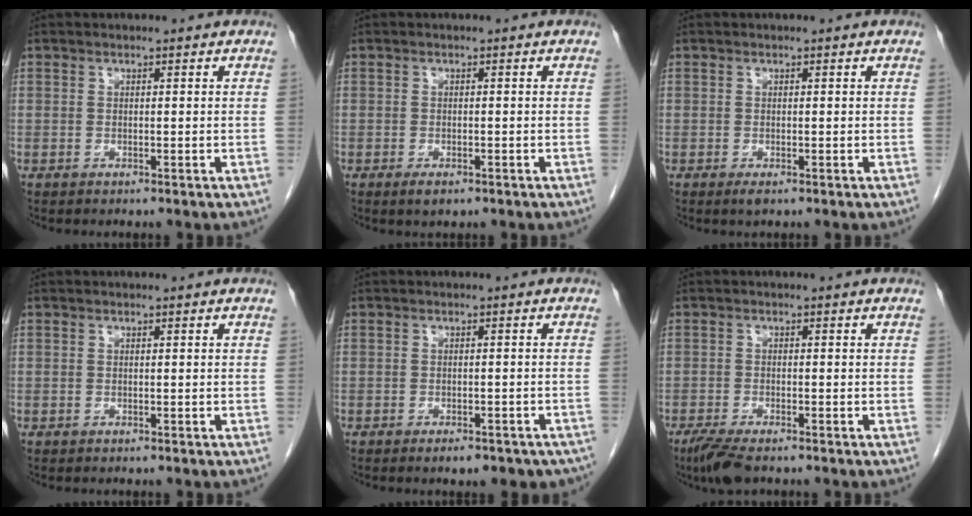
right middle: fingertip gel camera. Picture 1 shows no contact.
{"total": 1.9, "force": [-1.2, 0.8, 1.3], "torque": [-0.024, -0.002, -0.014]}
{"total": 0.9, "force": [-0.5, 0.3, 0.7], "torque": [-0.010, -0.002, -0.006]}
{"total": 0.0}
{"total": 6.8, "force": [-5.5, 2.6, 3.0], "torque": [-0.023, 0.007, -0.062]}
{"total": 4.6, "force": [-3.5, 1.0, 2.9], "torque": [-0.058, -0.011, -0.061]}